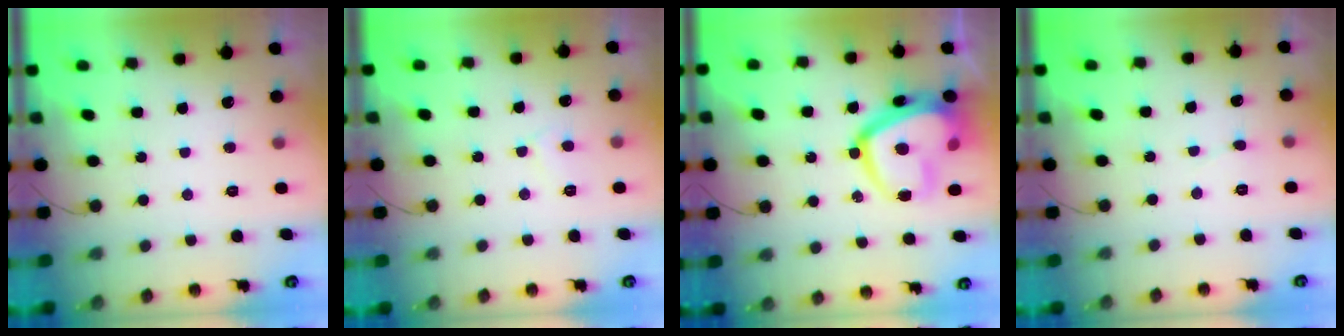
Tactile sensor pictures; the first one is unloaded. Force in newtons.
{"total": 2.9, "press": 2.9, "slide": 0.3}
{"total": 19.2, "press": 19.1, "slide": 1.5}
{"total": 2.5, "press": 2.5, "slide": 0.1}